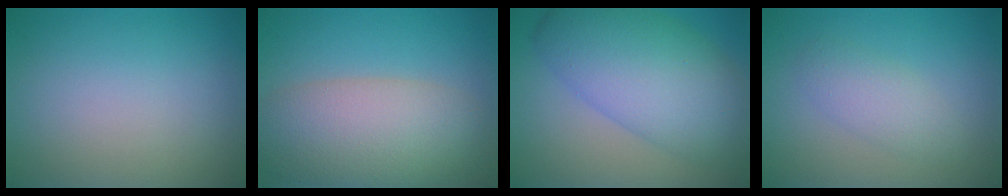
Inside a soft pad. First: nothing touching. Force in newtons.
{"total": 8.3, "press": 8.3, "slide": 0.5}
{"total": 9.6, "press": 9.6, "slide": 0.2}
{"total": 2.5, "press": 2.5, "slide": 0.1}